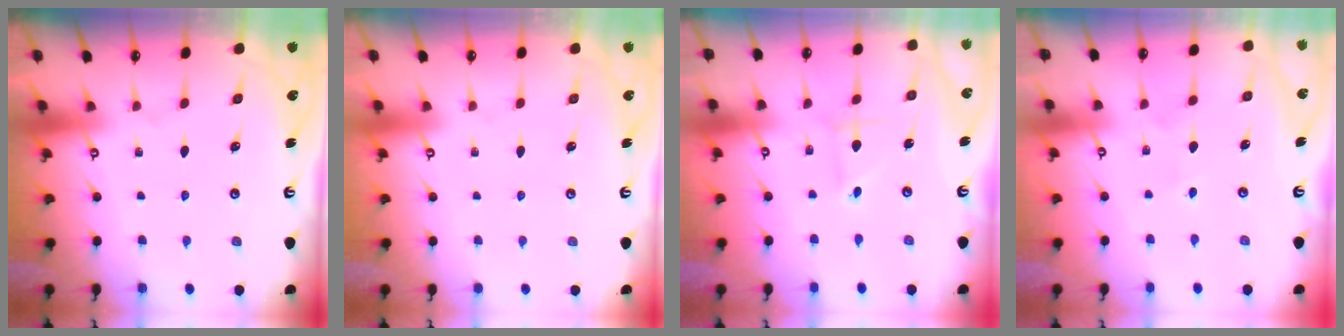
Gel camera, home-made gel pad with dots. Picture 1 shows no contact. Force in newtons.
{"total": 0.0}
{"total": 1.0, "press": 1.0, "slide": 0.1}
{"total": 2.2, "press": 2.0, "slide": 0.8}